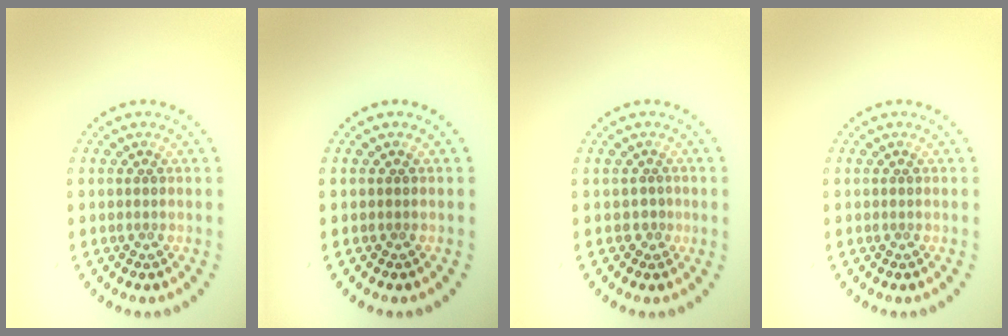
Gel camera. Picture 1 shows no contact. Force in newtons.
{"total": 0.0}
{"total": 0.7, "press": 0.4, "slide": 0.6}
{"total": 0.0}